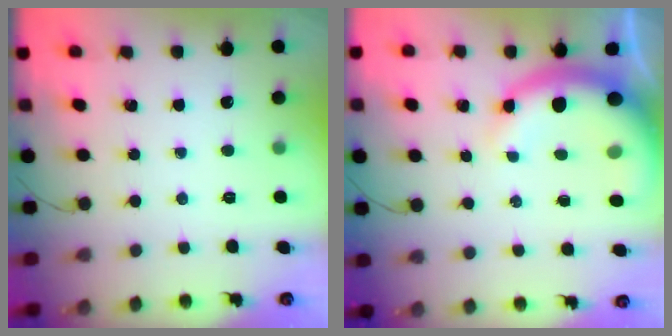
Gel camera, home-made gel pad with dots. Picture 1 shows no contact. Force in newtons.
{"total": 10.0, "press": 9.8, "slide": 2.0}